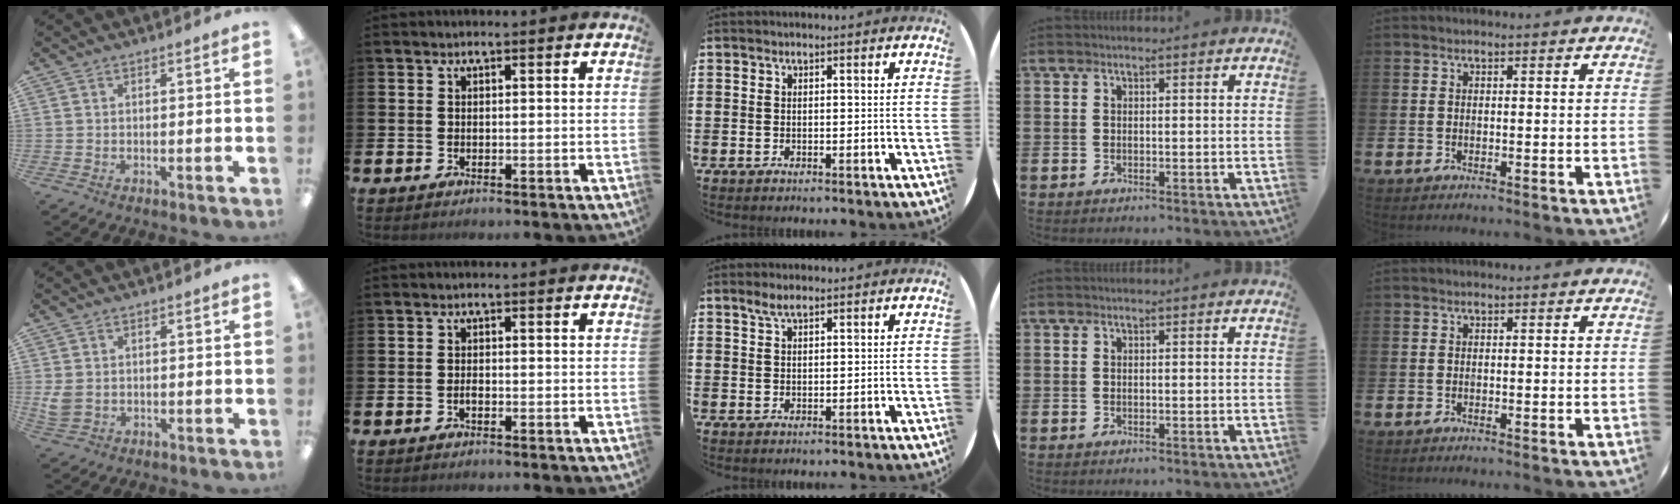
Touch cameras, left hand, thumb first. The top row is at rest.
{"thumb": {"total": 3.6, "force": [0.5, 2.9, 2.0], "torque": [-0.029, 0.002, 0.012]}, "index": {"total": 0.7, "force": [-0.4, 0.2, 0.5], "torque": [-0.009, -0.004, -0.008]}, "middle": {"total": 2.3, "force": [1.7, 0.7, 1.3], "torque": [-0.020, 0.002, 0.029]}}